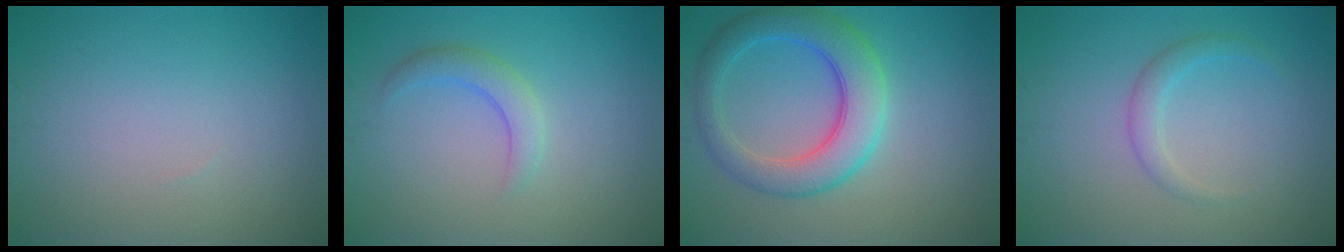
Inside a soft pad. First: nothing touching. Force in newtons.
{"total": 2.3, "press": 2.2, "slide": 0.2}
{"total": 6.2, "press": 6.2, "slide": 0.1}
{"total": 1.7, "press": 1.7, "slide": 0.0}